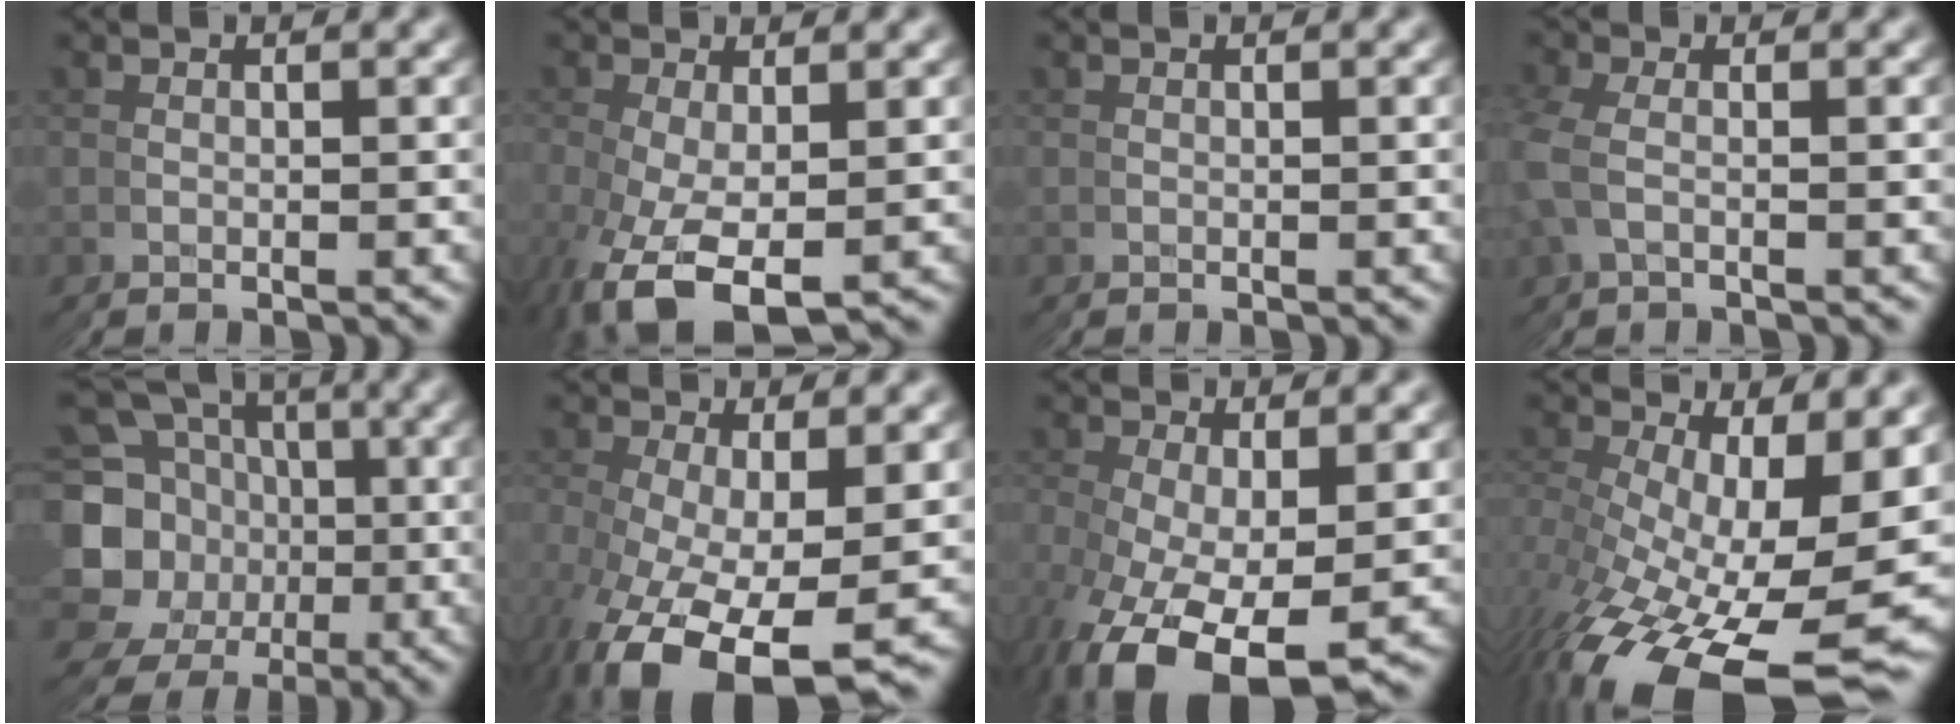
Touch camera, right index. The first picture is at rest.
{"total": 6.0, "force": [-1.9, 3.6, 4.4], "torque": [-0.101, -0.019, -0.022]}
{"total": 0.0}
{"total": 2.0, "force": [1.3, 0.7, -1.4], "torque": [-0.002, 0.010, 0.016]}
{"total": 18.4, "force": [0.1, 15.9, 9.3], "torque": [-0.174, -0.034, -0.005]}
{"total": 7.1, "force": [-2.1, 3.4, 5.8], "torque": [-0.125, -0.025, -0.013]}
{"total": 6.7, "force": [-2.5, 3.5, 5.2], "torque": [-0.113, -0.021, -0.024]}
{"total": 8.8, "force": [-2.8, 3.5, 7.6], "torque": [-0.144, -0.024, -0.022]}